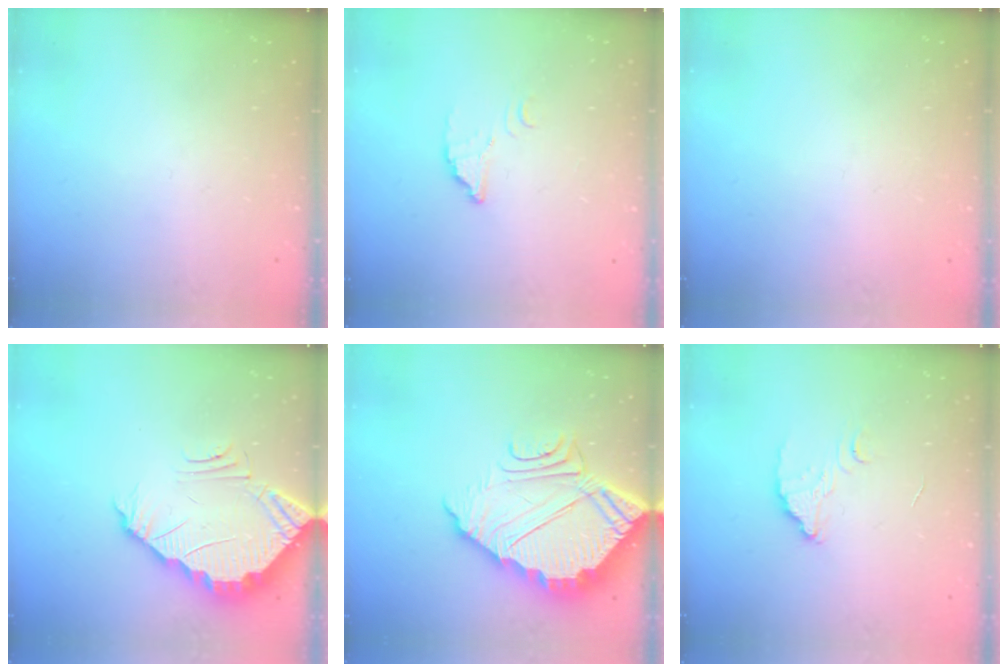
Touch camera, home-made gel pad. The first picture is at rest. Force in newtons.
{"total": 3.1, "press": 3.1, "slide": 0.2}
{"total": 2.3, "press": 2.3, "slide": 0.1}
{"total": 3.7, "press": 3.7, "slide": 0.2}
{"total": 12.7, "press": 12.7, "slide": 0.8}
{"total": 3.8, "press": 3.8, "slide": 0.2}